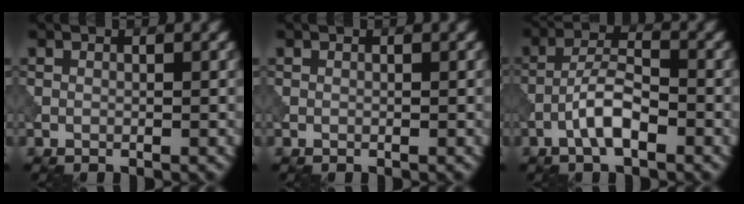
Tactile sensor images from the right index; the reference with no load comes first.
{"total": 0.0}
{"total": 4.1, "force": [-2.0, 1.2, 3.3], "torque": [-0.062, 0.013, -0.045]}